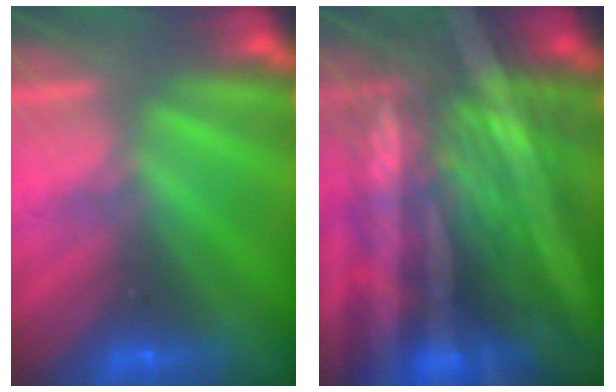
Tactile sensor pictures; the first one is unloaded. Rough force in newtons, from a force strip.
{"total": 8.7}